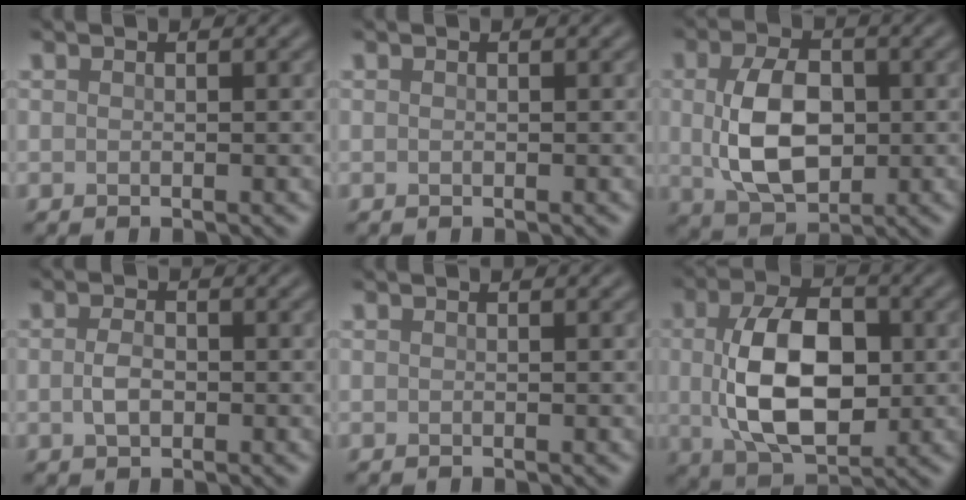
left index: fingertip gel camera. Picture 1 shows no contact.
{"total": 0.0}
{"total": 7.4, "force": [0.1, 4.7, 5.7], "torque": [-0.119, -0.001, 0.005]}
{"total": 2.0, "force": [-0.3, 1.3, 1.6], "torque": [-0.035, 0.001, -0.006]}
{"total": 0.0}
{"total": 9.9, "force": [0.1, 5.9, 7.9], "torque": [-0.156, -0.004, 0.005]}